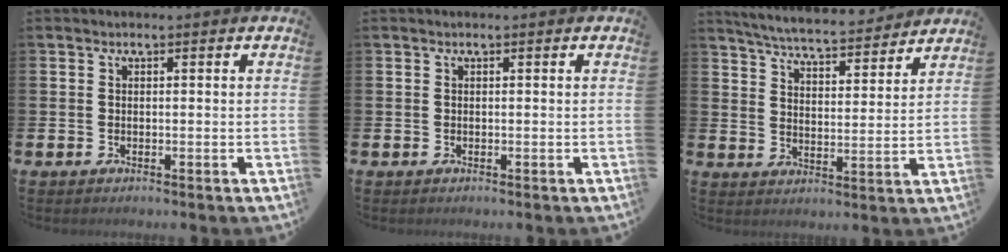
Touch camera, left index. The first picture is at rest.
{"total": 0.0}
{"total": 6.0, "force": [5.8, 0.5, 1.3], "torque": [-0.042, -0.043, 0.098]}